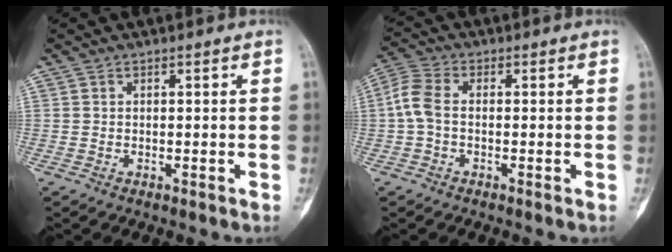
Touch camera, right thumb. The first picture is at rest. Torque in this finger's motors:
{"motor_torque": [0.54, 0.60, 0.39, -0.06, 0.08]}